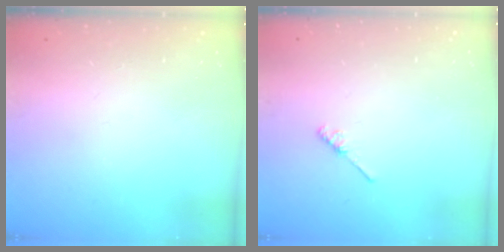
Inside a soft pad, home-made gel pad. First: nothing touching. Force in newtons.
{"total": 2.7, "press": 2.7, "slide": 0.4}